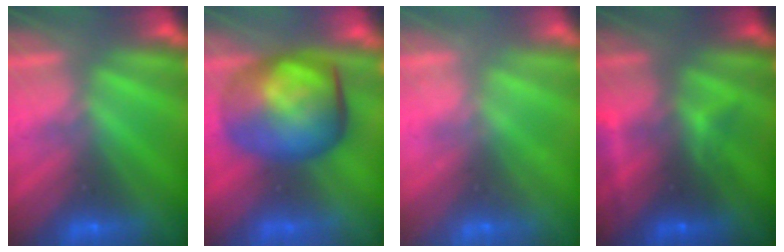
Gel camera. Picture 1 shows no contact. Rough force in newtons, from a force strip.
{"total": 7.8}
{"total": 2.1}
{"total": 2.5}